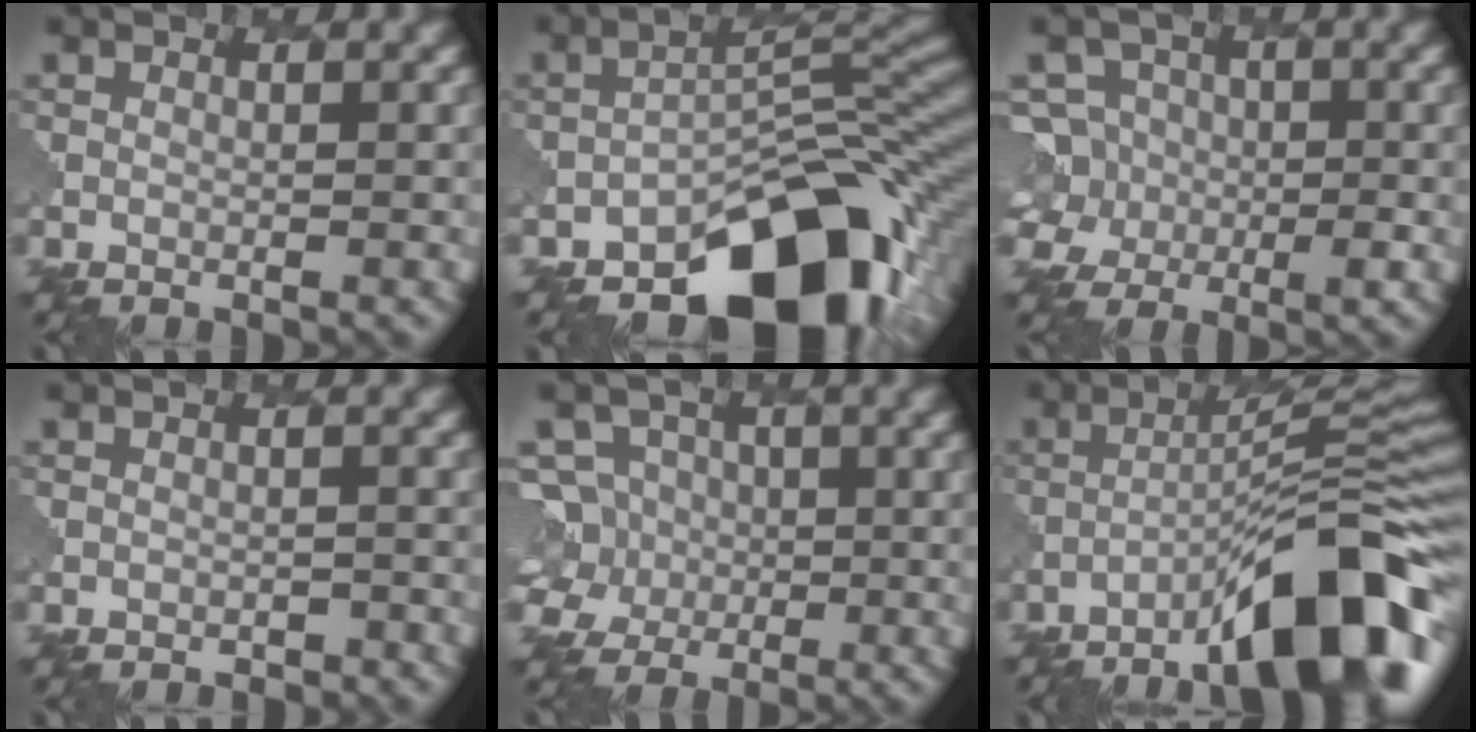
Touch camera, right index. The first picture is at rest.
{"total": 12.8, "force": [-8.3, 6.2, 7.5], "torque": [-0.080, -0.002, -0.141]}
{"total": 6.4, "force": [-0.7, 5.9, 2.3], "torque": [-0.033, 0.028, -0.044]}
{"total": 1.2, "force": [-1.1, 0.5, -0.1], "torque": [0.005, 0.002, -0.012]}
{"total": 6.6, "force": [0.1, 6.1, 2.4], "torque": [-0.049, 0.033, -0.029]}
{"total": 11.2, "force": [-6.8, 1.9, 8.7], "torque": [-0.122, 0.025, -0.111]}